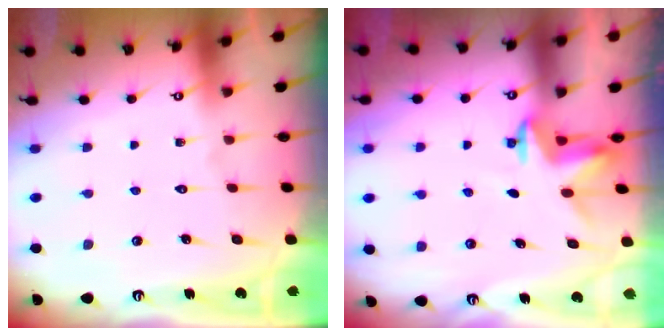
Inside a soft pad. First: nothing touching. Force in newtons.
{"total": 3.4, "press": 3.4, "slide": 0.2}